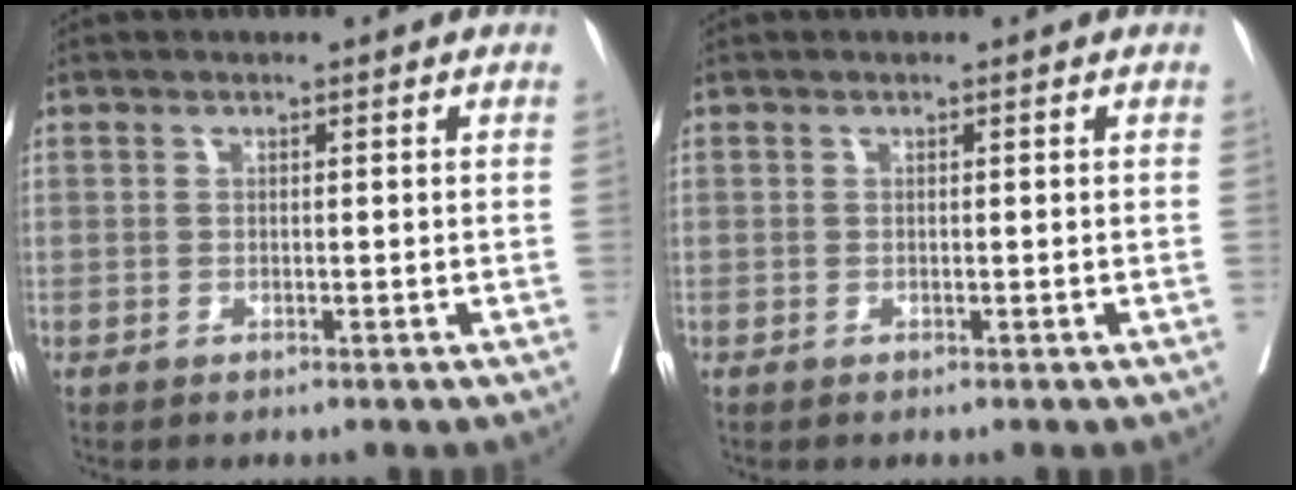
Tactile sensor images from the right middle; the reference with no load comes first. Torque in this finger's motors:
{"motor_torque": [0.00, 0.00, -0.05, -0.03]}